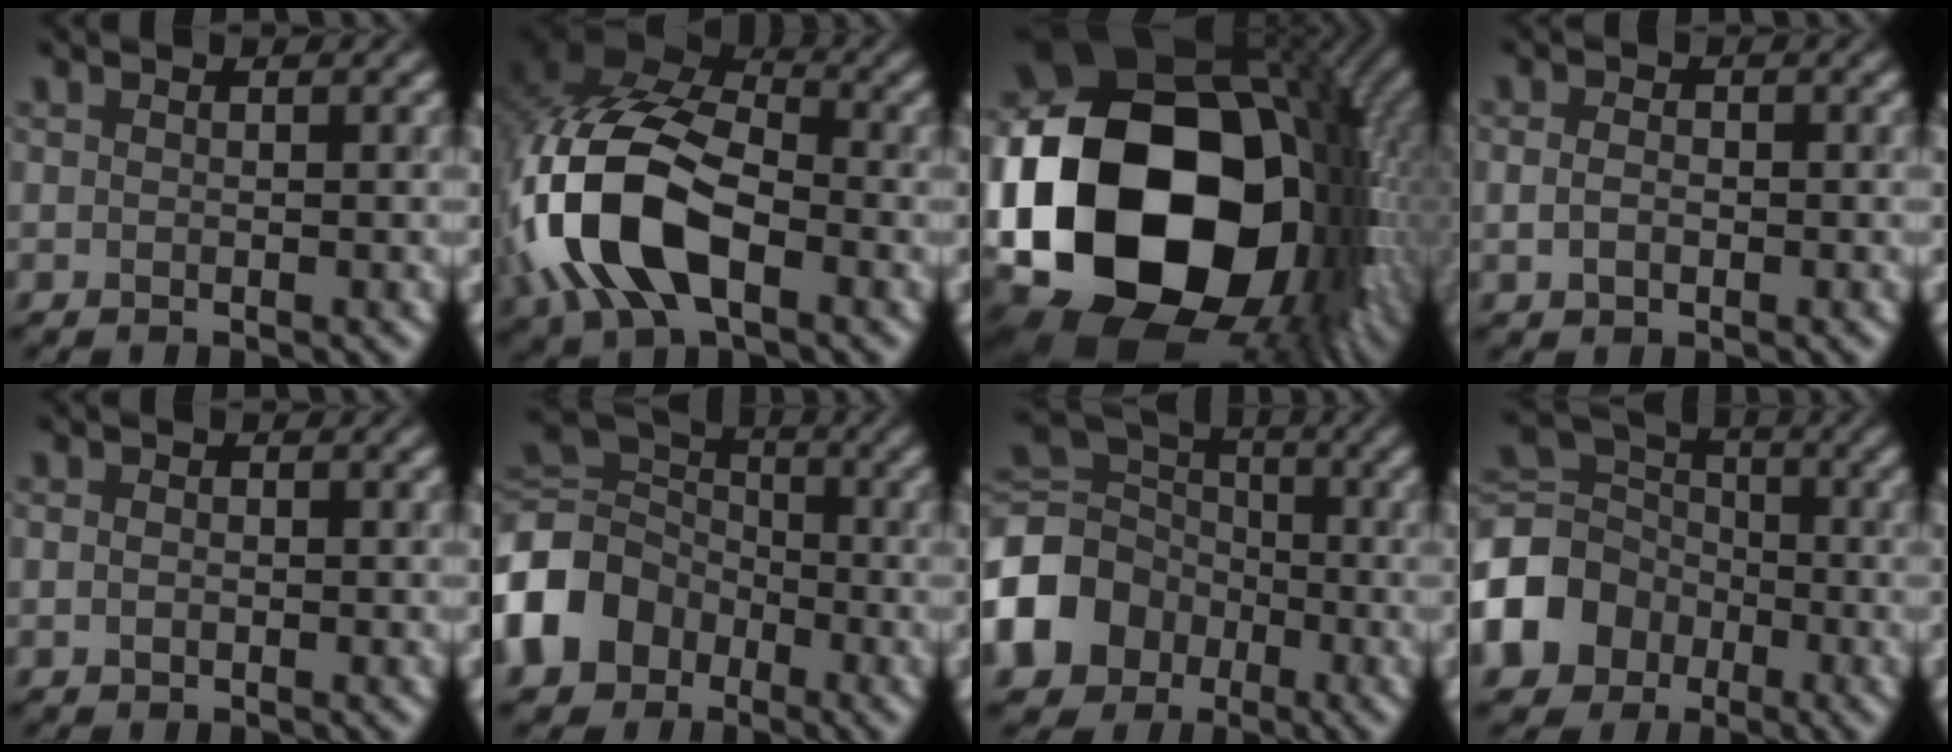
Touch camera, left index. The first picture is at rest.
{"total": 14.4, "force": [-4.2, 8.2, 11.0], "torque": [-0.257, -0.004, -0.089]}
{"total": 24.1, "force": [-2.8, 18.4, 15.4], "torque": [-0.264, -0.043, -0.066]}
{"total": 1.6, "force": [-0.2, 1.1, 1.1], "torque": [-0.024, 0.000, -0.006]}
{"total": 0.9, "force": [-0.1, 0.7, 0.5], "torque": [-0.011, 0.001, -0.004]}
{"total": 10.1, "force": [-3.2, 8.3, 4.7], "torque": [-0.132, -0.007, -0.082]}
{"total": 11.2, "force": [-3.9, 9.2, 5.1], "torque": [-0.139, -0.015, -0.089]}
{"total": 8.8, "force": [-3.4, 7.1, 3.9], "torque": [-0.100, -0.001, -0.087]}